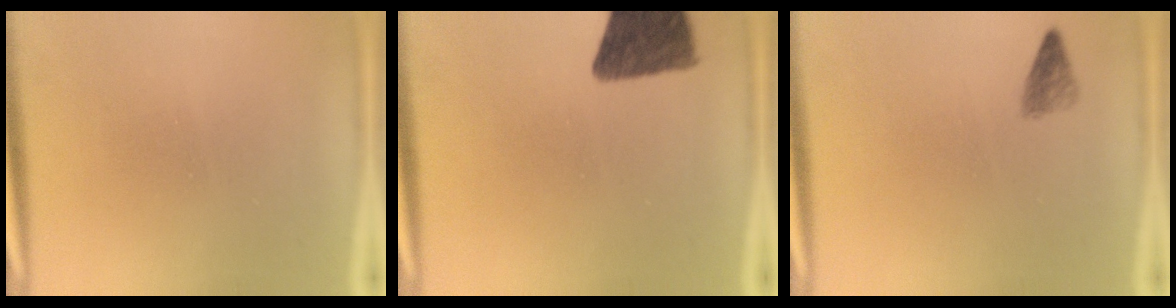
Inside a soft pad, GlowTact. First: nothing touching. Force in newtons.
{"total": 11.2}
{"total": 1.7}